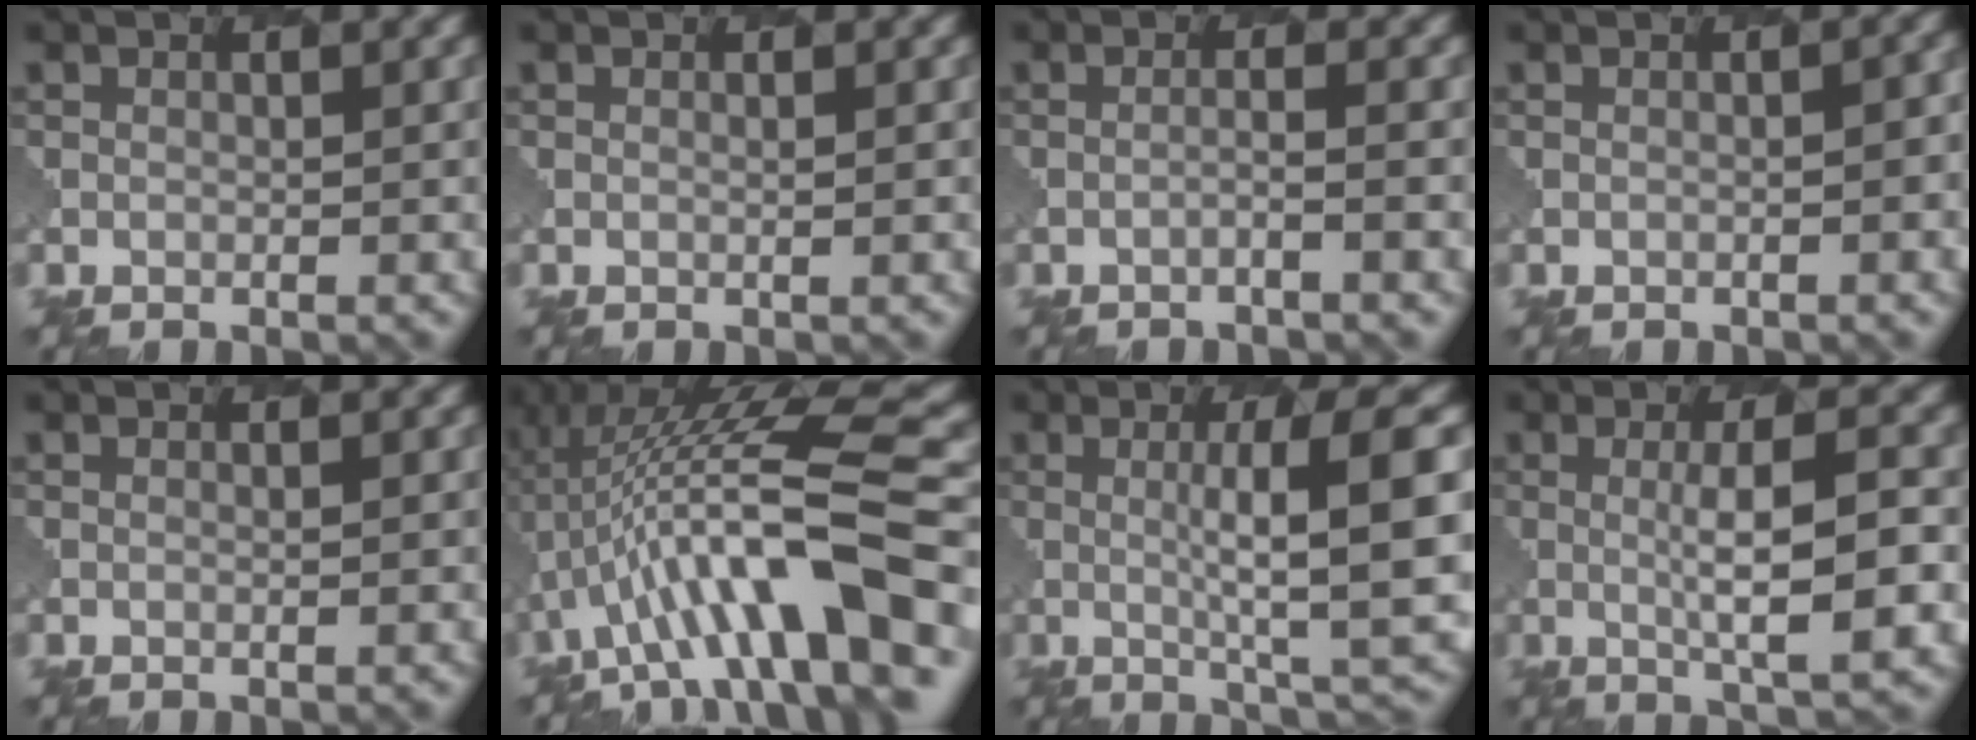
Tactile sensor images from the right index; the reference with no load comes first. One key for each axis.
{"total": 1.0, "fx": 0.6, "fy": 0.2, "fz": 0.7, "tx": -0.008, "ty": -0.001, "tz": -0.002}
{"total": 1.1, "fx": -0.2, "fy": 0.0, "fz": 1.0, "tx": -0.010, "ty": 0.006, "tz": -0.023}
{"total": 1.7, "fx": -0.4, "fy": 0.5, "fz": 1.6, "tx": -0.012, "ty": 0.013, "tz": -0.009}
{"total": 0.7, "fx": 0.5, "fy": 0.0, "fz": 0.5, "tx": -0.008, "ty": 0.001, "tz": -0.003}
{"total": 12.4, "fx": -1.7, "fy": 3.1, "fz": 11.9, "tx": -0.202, "ty": 0.030, "tz": -0.025}
{"total": 10.7, "fx": 0.9, "fy": 2.1, "fz": 10.4, "tx": -0.137, "ty": 0.000, "tz": 0.014}
{"total": 6.0, "fx": 0.5, "fy": 1.3, "fz": 5.9, "tx": -0.095, "ty": -0.002, "tz": 0.005}